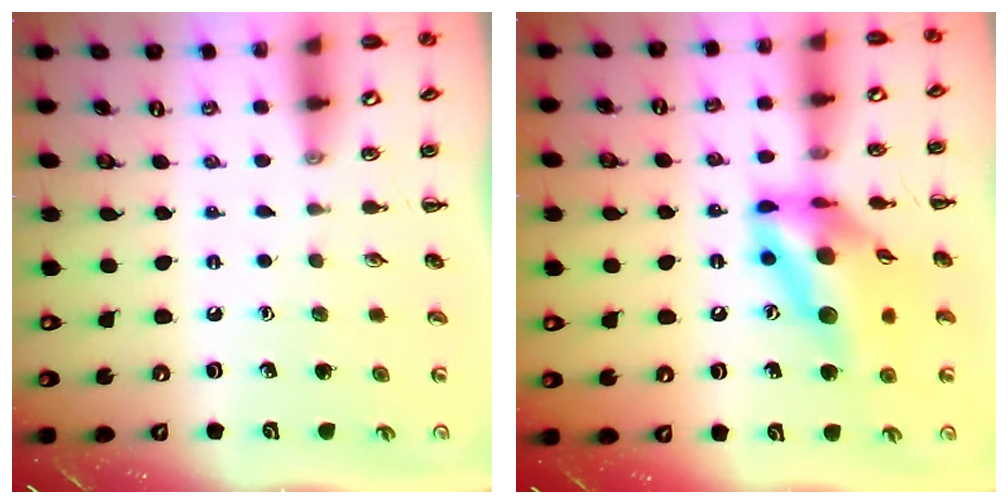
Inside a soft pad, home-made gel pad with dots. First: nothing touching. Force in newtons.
{"total": 14.8, "press": 14.0, "slide": 5.0}